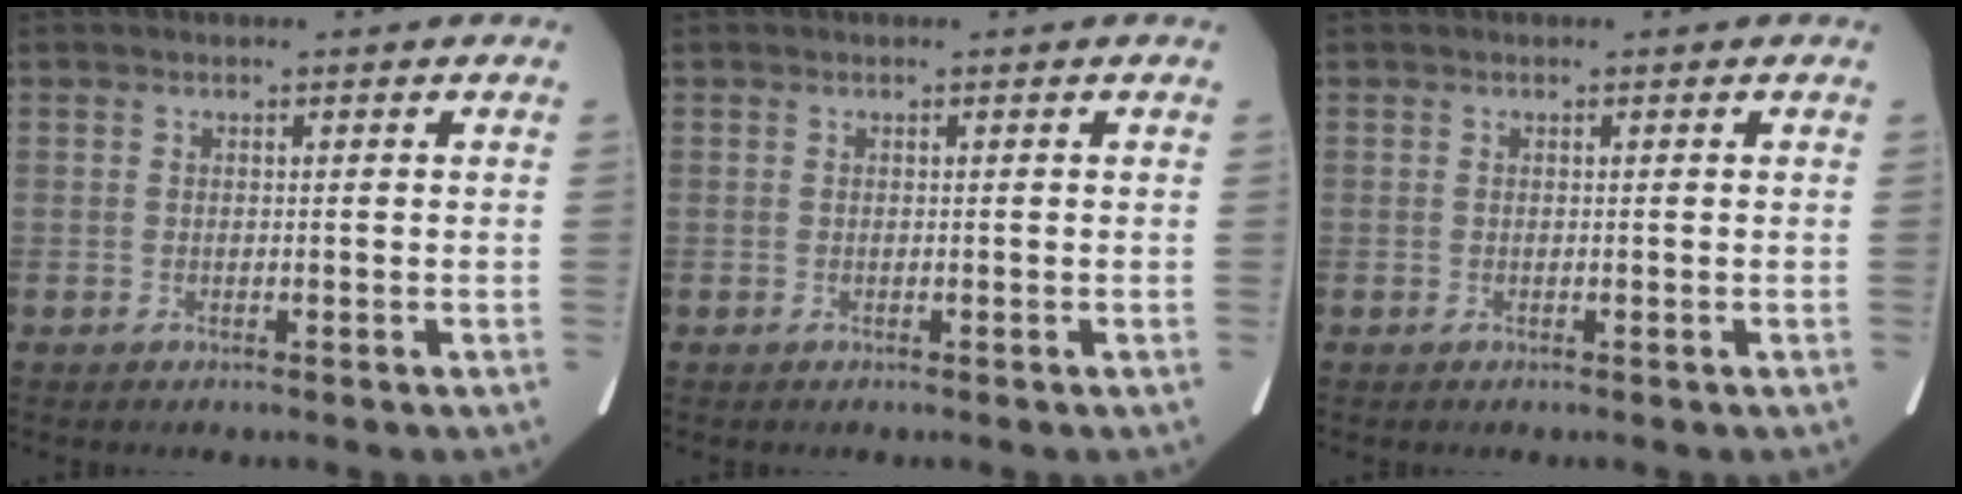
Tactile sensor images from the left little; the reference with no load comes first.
{"total": 0.0}
{"total": 0.0}